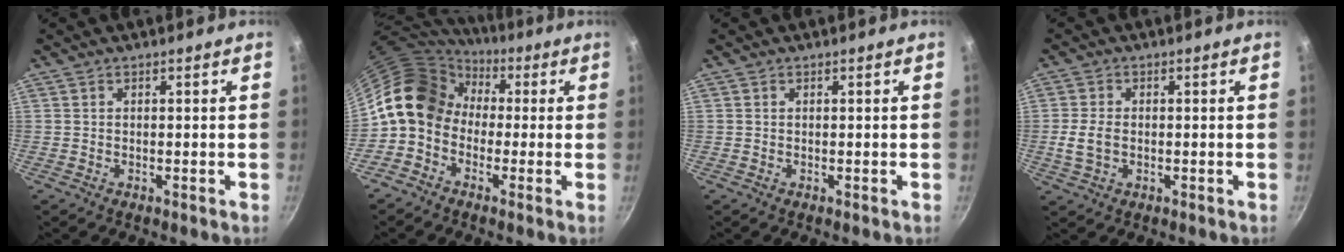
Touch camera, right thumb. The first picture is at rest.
{"total": 13.4, "force": [0.5, 10.9, 7.9], "torque": [-0.109, 0.038, -0.017]}
{"total": 0.0}
{"total": 4.5, "force": [-0.5, 3.1, 3.2], "torque": [-0.062, 0.002, -0.008]}